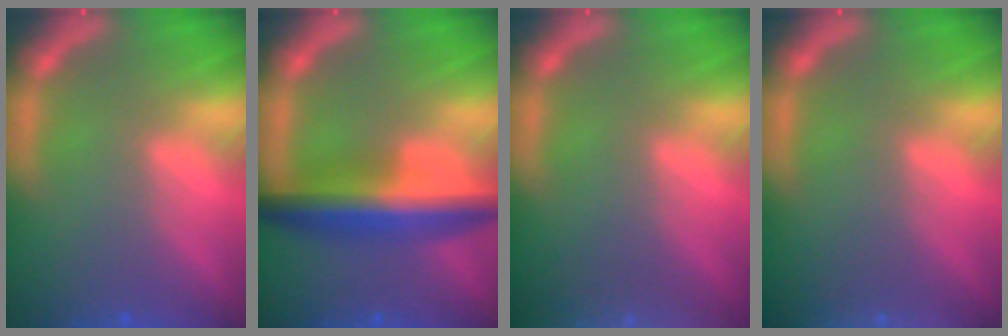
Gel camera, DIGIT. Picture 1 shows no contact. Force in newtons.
{"total": 7.0}
{"total": 9.5}
{"total": 2.4}